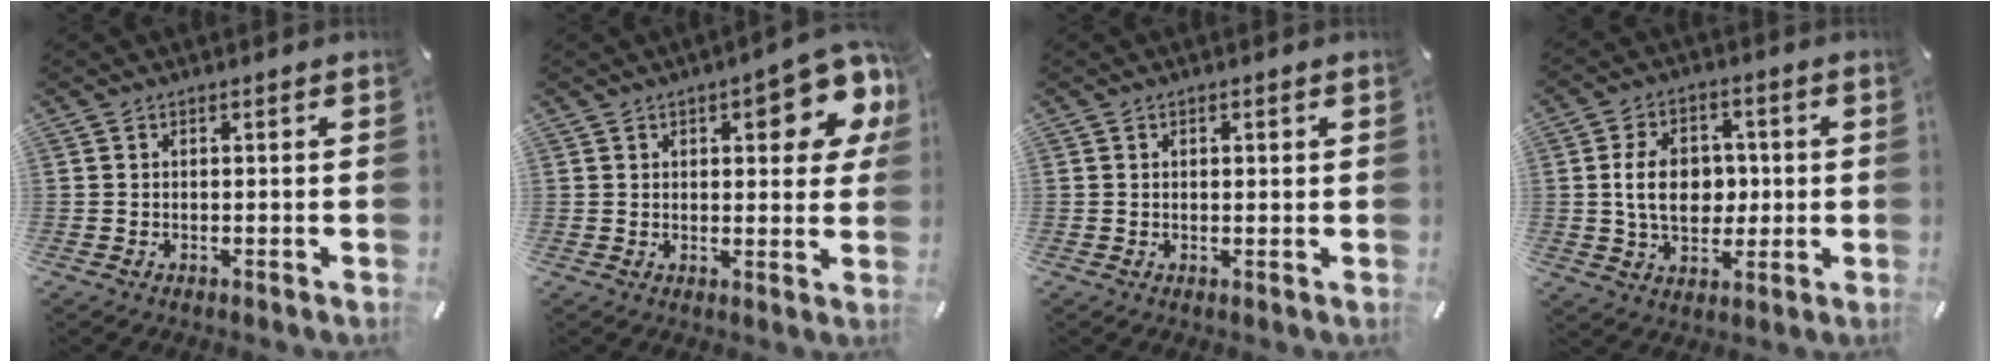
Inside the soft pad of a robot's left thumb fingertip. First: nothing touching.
{"total": 11.9, "force": [5.4, 5.0, 9.4], "torque": [-0.108, -0.027, 0.086]}
{"total": 0.9, "force": [0.3, 0.5, 0.7], "torque": [-0.015, 0.003, 0.005]}
{"total": 11.0, "force": [0.5, 8.0, 7.5], "torque": [-0.142, 0.008, 0.006]}